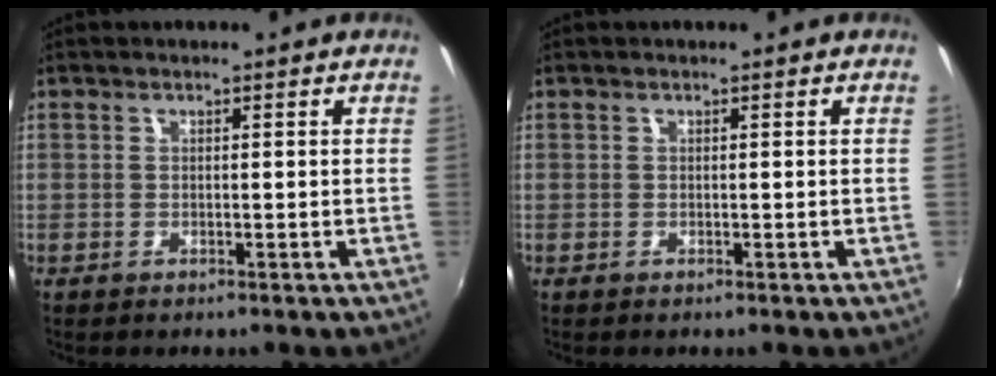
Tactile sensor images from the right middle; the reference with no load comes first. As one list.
[{"total": 0.0}]